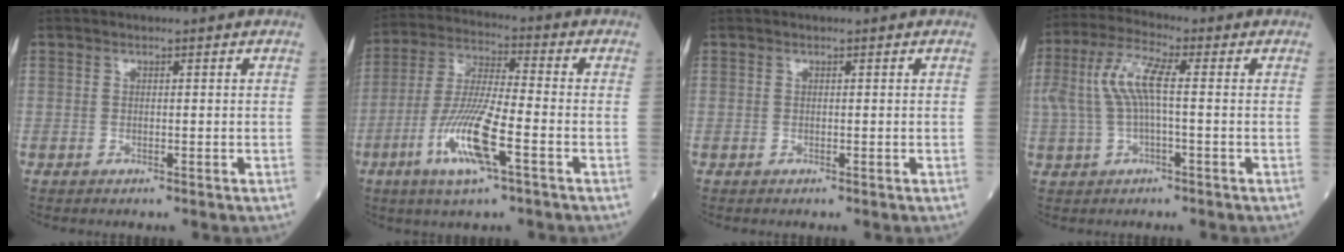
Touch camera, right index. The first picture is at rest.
{"total": 12.3, "force": [-4.9, 1.3, 11.2], "torque": [-0.229, -0.014, -0.094]}
{"total": 0.0}
{"total": 7.8, "force": [0.7, 1.7, 7.6], "torque": [-0.175, 0.025, 0.011]}